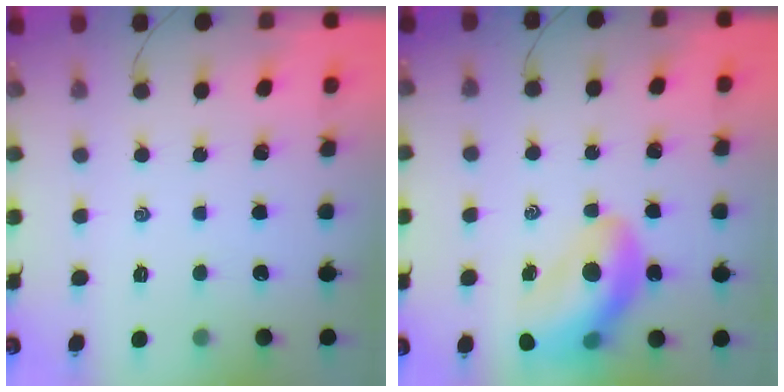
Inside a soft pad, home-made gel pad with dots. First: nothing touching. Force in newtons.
{"total": 14.1, "press": 13.6, "slide": 3.8}